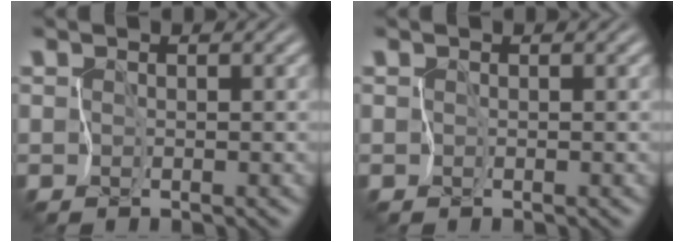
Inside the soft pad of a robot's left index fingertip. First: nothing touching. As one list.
[{"total": 0.0}]